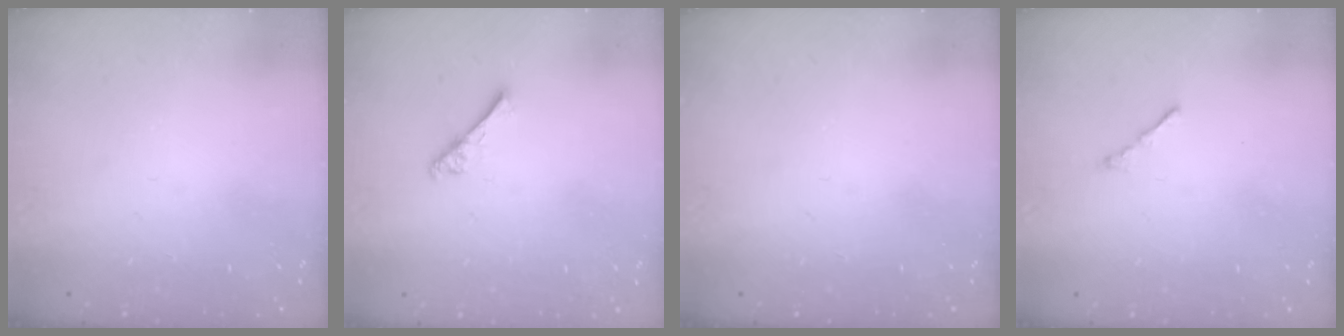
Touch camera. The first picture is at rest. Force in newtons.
{"total": 3.7, "press": 3.7, "slide": 0.5}
{"total": 0.0}
{"total": 0.9, "press": 0.8, "slide": 0.2}